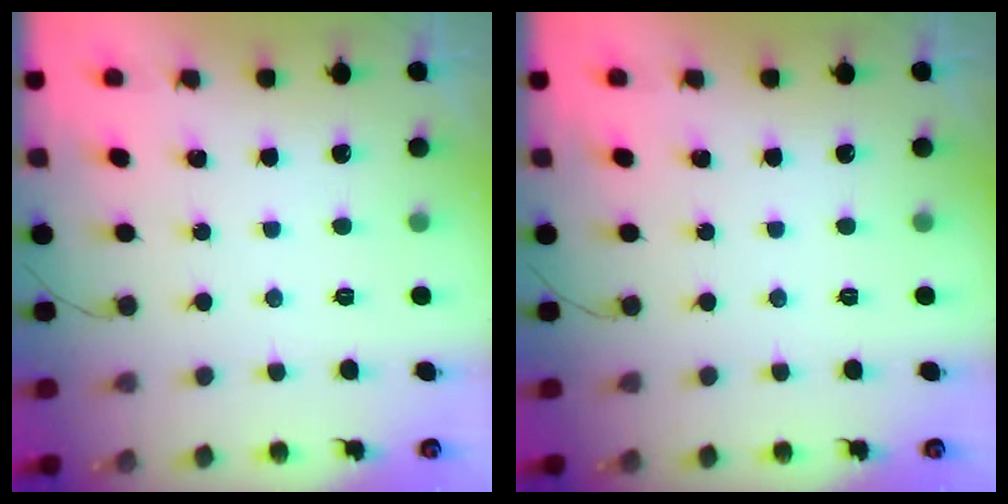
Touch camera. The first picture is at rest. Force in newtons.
{"total": 0.0}